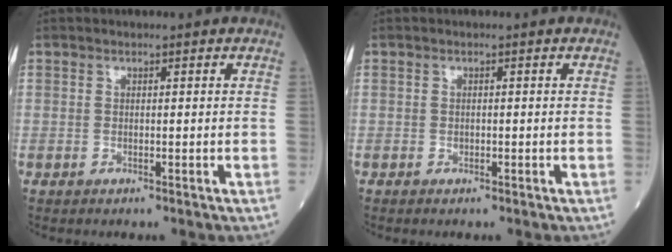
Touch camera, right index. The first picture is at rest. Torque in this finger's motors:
{"motor_torque": [0.06, -0.13, 0.05, 0.02]}